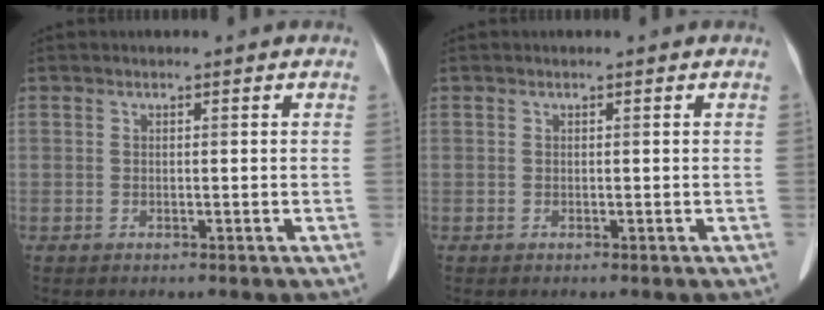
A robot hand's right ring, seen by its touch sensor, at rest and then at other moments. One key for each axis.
{"total": 0.0}